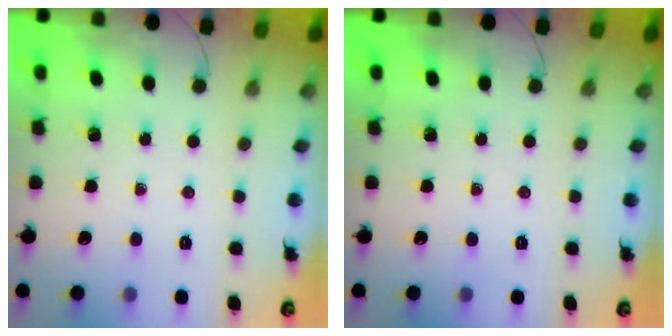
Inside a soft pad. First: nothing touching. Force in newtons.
{"total": 0.0}